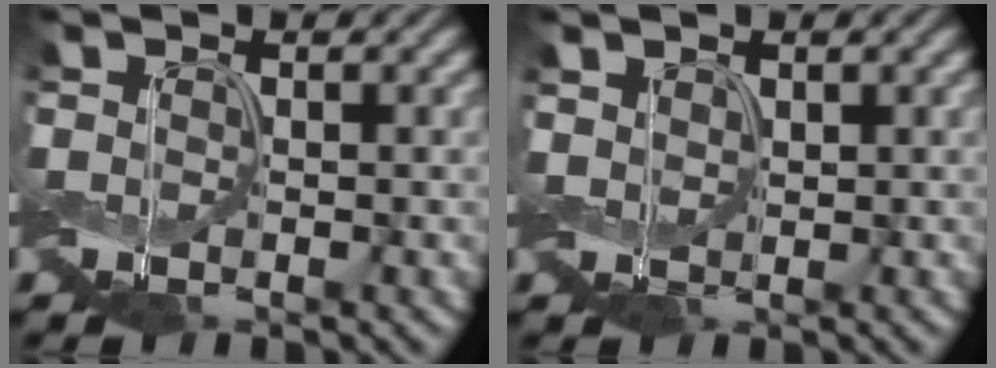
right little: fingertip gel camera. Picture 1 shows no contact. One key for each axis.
{"total": 1.2, "fx": 0.4, "fy": 0.9, "fz": 0.6, "tx": -0.018, "ty": 0.001, "tz": 0.005}